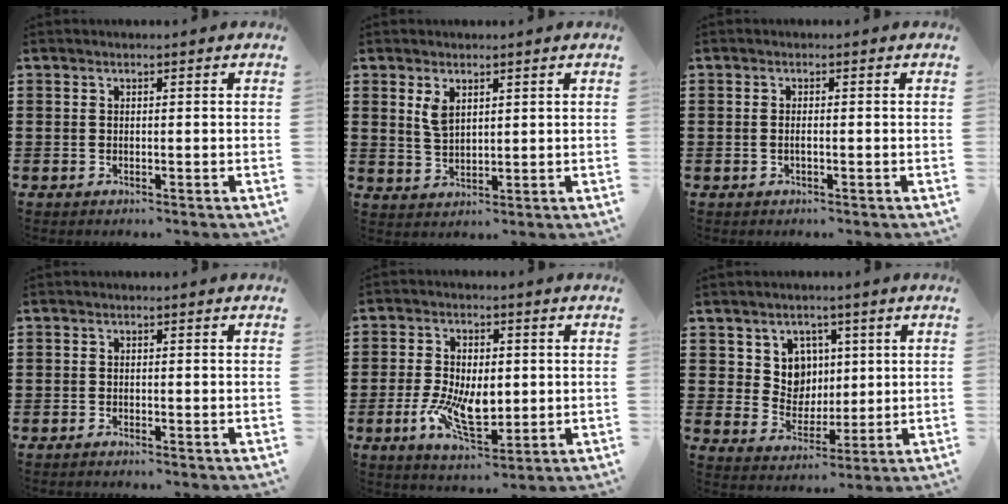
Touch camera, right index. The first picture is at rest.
{"total": 3.2, "force": [1.7, 1.7, 2.1], "torque": [-0.048, 0.004, 0.031]}
{"total": 0.8, "force": [-0.3, 0.1, 0.7], "torque": [-0.012, -0.004, -0.005]}
{"total": 0.7, "force": [-0.7, -0.2, 0.2], "torque": [-0.005, -0.005, -0.013]}
{"total": 8.6, "force": [-1.4, 4.3, 7.3], "torque": [-0.151, 0.004, -0.024]}
{"total": 6.1, "force": [2.3, 5.3, 1.8], "torque": [-0.057, 0.008, 0.041]}